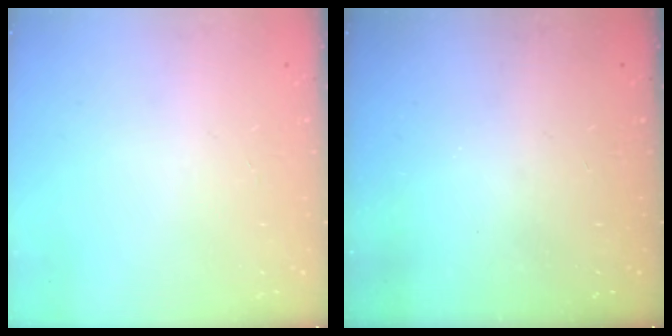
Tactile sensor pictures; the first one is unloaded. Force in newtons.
{"total": 0.0}